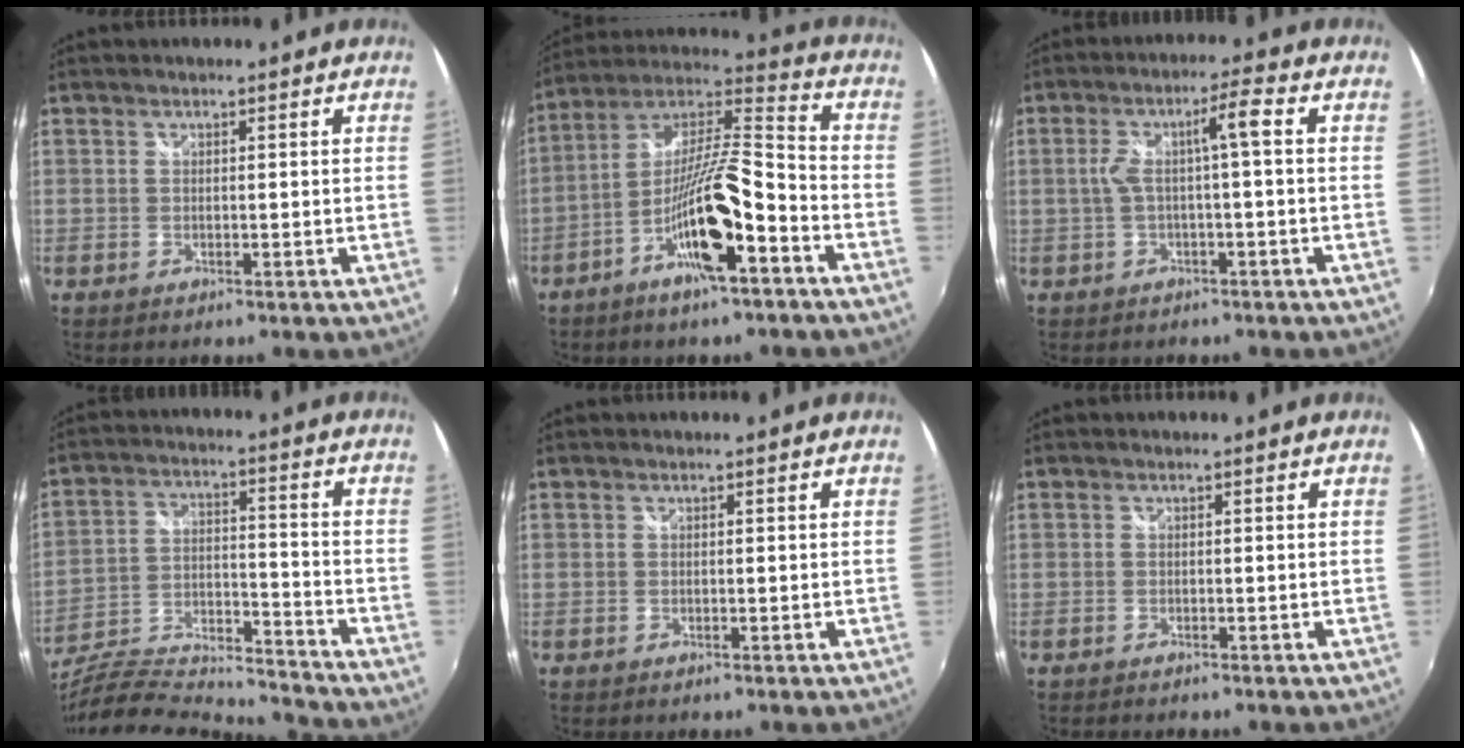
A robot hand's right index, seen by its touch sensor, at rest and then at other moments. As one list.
[{"total": 15.6, "force": [-7.8, 2.5, 13.3], "torque": [-0.253, -0.013, -0.143]}, {"total": 5.4, "force": [-0.5, 0.0, 5.4], "torque": [-0.110, 0.010, 0.000]}, {"total": 19.9, "force": [-17.6, 3.1, 8.8], "torque": [-0.174, -0.023, -0.293]}, {"total": 0.0}, {"total": 0.7, "force": [-0.7, 0.2, 0.1], "torque": [-0.004, -0.005, -0.015]}]